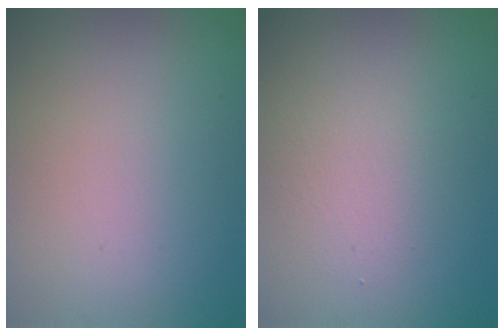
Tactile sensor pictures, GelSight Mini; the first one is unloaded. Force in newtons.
{"total": 2.3, "press": 2.3, "slide": 0.1}